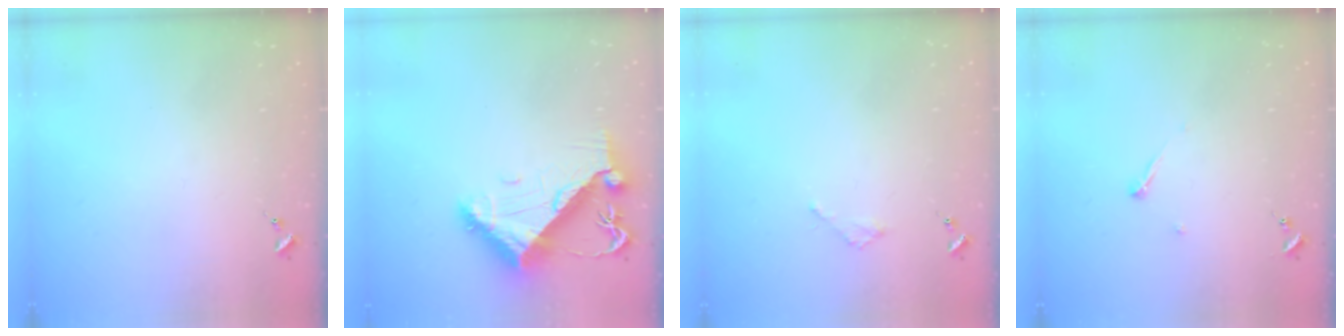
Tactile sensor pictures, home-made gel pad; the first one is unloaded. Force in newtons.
{"total": 10.5, "press": 10.4, "slide": 1.3}
{"total": 1.8, "press": 1.8, "slide": 0.2}
{"total": 3.2, "press": 3.2, "slide": 0.3}